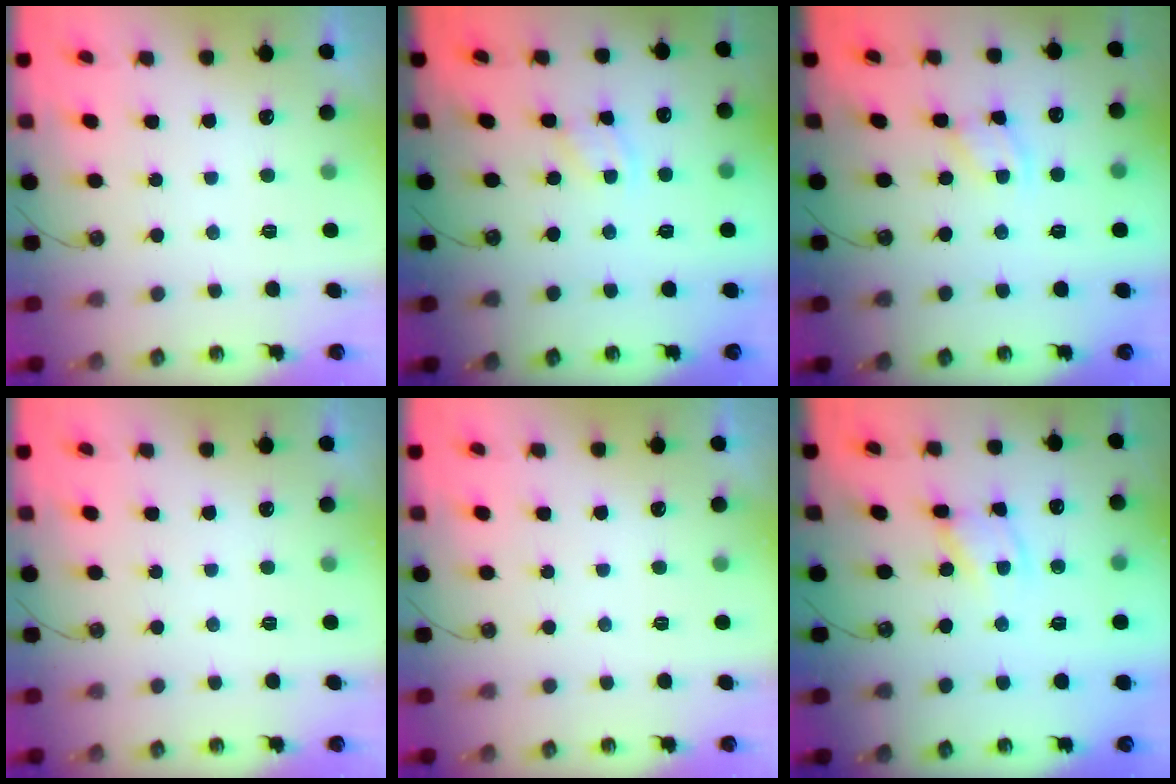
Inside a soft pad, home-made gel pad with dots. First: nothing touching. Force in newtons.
{"total": 2.1, "press": 2.1, "slide": 0.4}
{"total": 2.2, "press": 2.2, "slide": 0.3}
{"total": 0.0}
{"total": 0.0}
{"total": 5.2, "press": 5.2, "slide": 0.3}